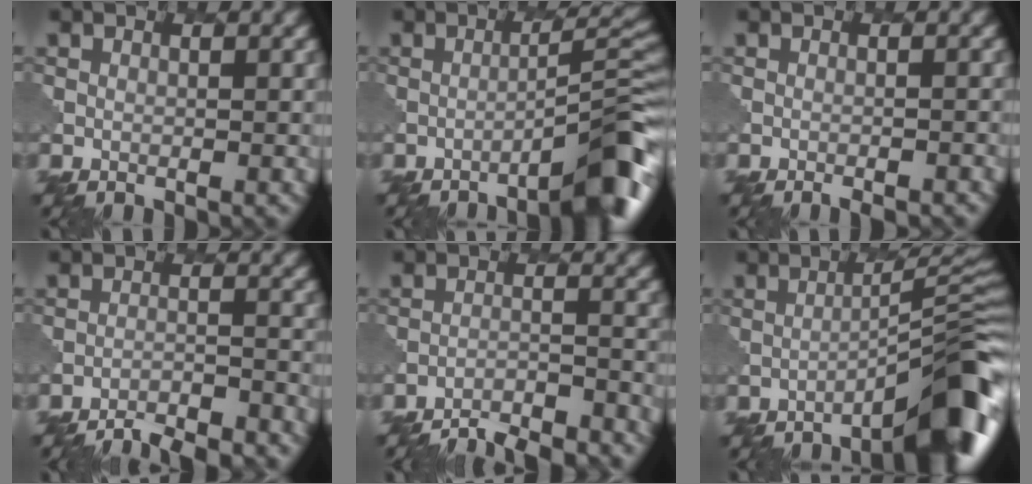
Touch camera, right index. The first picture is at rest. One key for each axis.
{"total": 6.7, "fx": -4.5, "fy": 0.8, "fz": 5.0, "tx": -0.055, "ty": 0.025, "tz": -0.068}
{"total": 1.7, "fx": -1.4, "fy": 0.4, "fz": 0.8, "tx": -0.002, "ty": 0.004, "tz": -0.020}
{"total": 5.4, "fx": -5.1, "fy": 0.9, "fz": 1.5, "tx": -0.026, "ty": -0.009, "tz": -0.077}
{"total": 6.2, "fx": -5.9, "fy": 1.0, "fz": 1.5, "tx": -0.019, "ty": -0.008, "tz": -0.090}
{"total": 9.4, "fx": -5.8, "fy": 1.4, "fz": 7.3, "tx": -0.087, "ty": 0.023, "tz": -0.085}